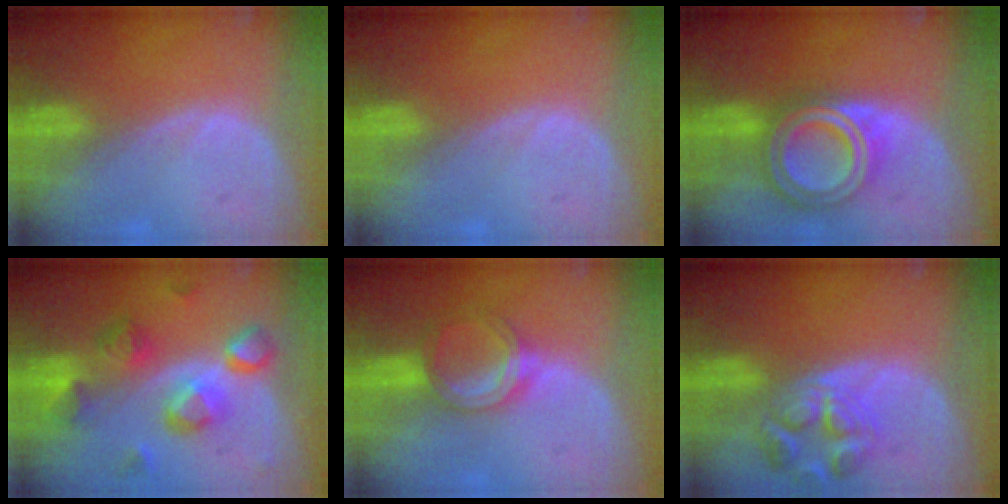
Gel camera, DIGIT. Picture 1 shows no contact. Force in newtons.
{"total": 0.0}
{"total": 7.9, "press": 7.9, "slide": 0.5}
{"total": 9.2, "press": 8.3, "slide": 4.0}
{"total": 5.2, "press": 5.0, "slide": 1.5}
{"total": 7.1, "press": 6.4, "slide": 3.2}